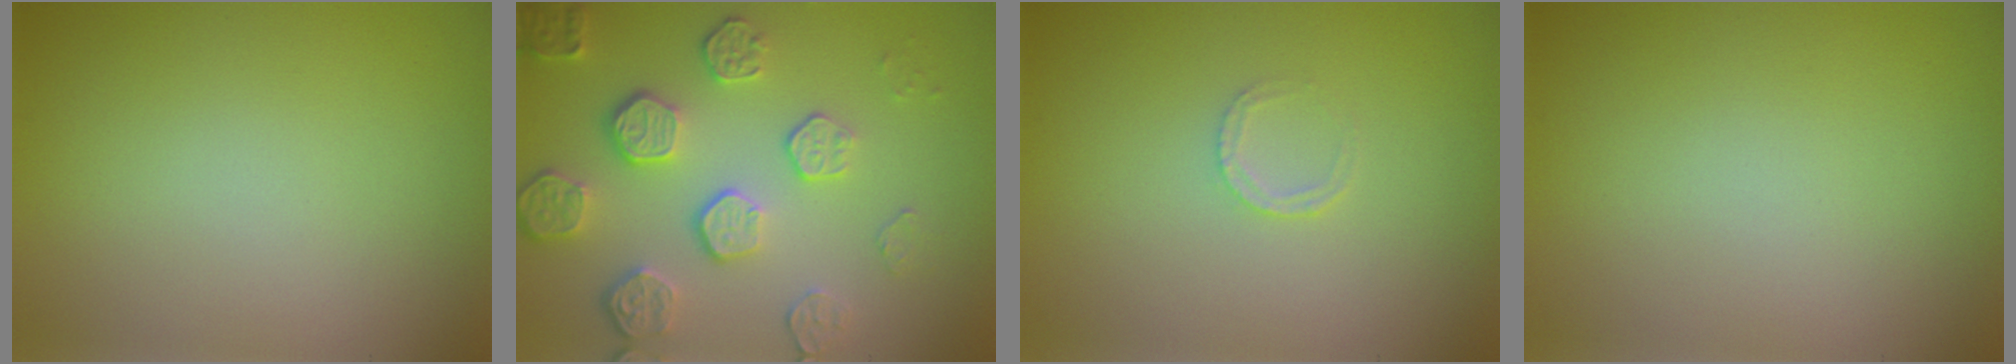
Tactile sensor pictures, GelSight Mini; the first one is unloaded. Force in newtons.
{"total": 5.4, "press": 4.1, "slide": 3.6}
{"total": 1.3, "press": 1.3, "slide": 0.2}
{"total": 0.0}